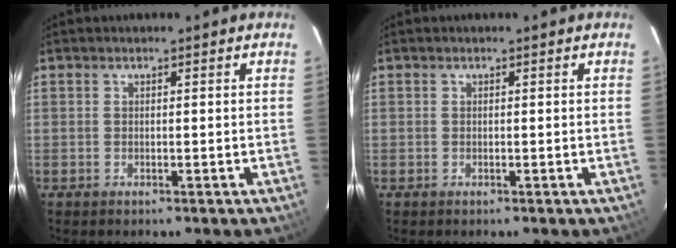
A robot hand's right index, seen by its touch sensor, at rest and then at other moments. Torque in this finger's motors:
{"motor_torque": [-0.05, 0.02, 0.00, 0.00]}